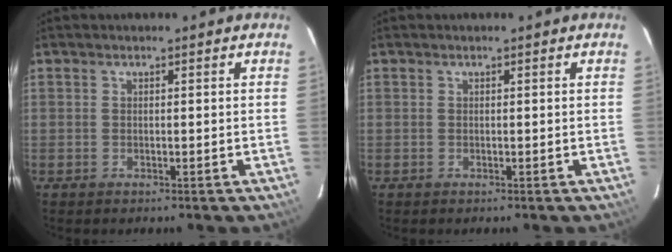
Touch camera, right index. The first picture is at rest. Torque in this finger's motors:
{"motor_torque": [0.00, 0.00, 0.00, 0.00]}